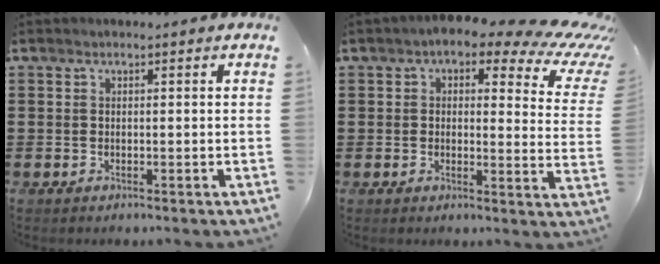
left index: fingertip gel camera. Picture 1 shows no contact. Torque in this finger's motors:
{"motor_torque": [2.14, 0.00, 0.27, -0.10]}